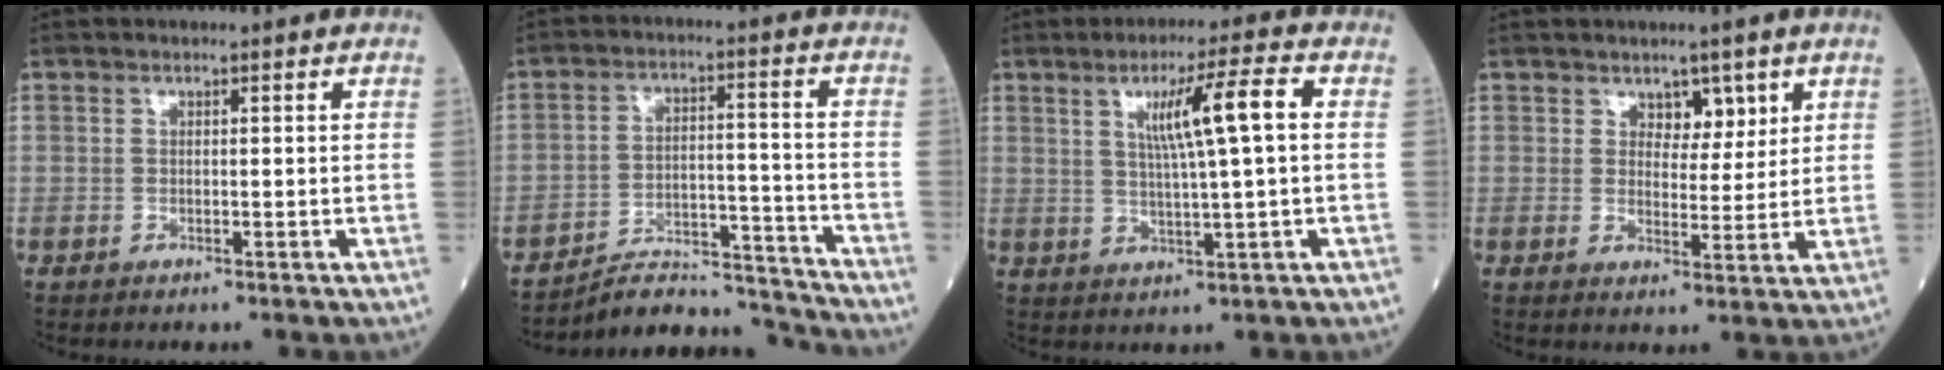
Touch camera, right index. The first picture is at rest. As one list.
[{"total": 10.8, "force": [-10.8, 0.3, 0.1], "torque": [0.005, 0.038, -0.174]}, {"total": 8.0, "force": [1.9, -0.3, 7.8], "torque": [-0.133, 0.006, 0.033]}, {"total": 3.8, "force": [2.3, 2.2, 2.1], "torque": [-0.019, 0.000, 0.036]}]